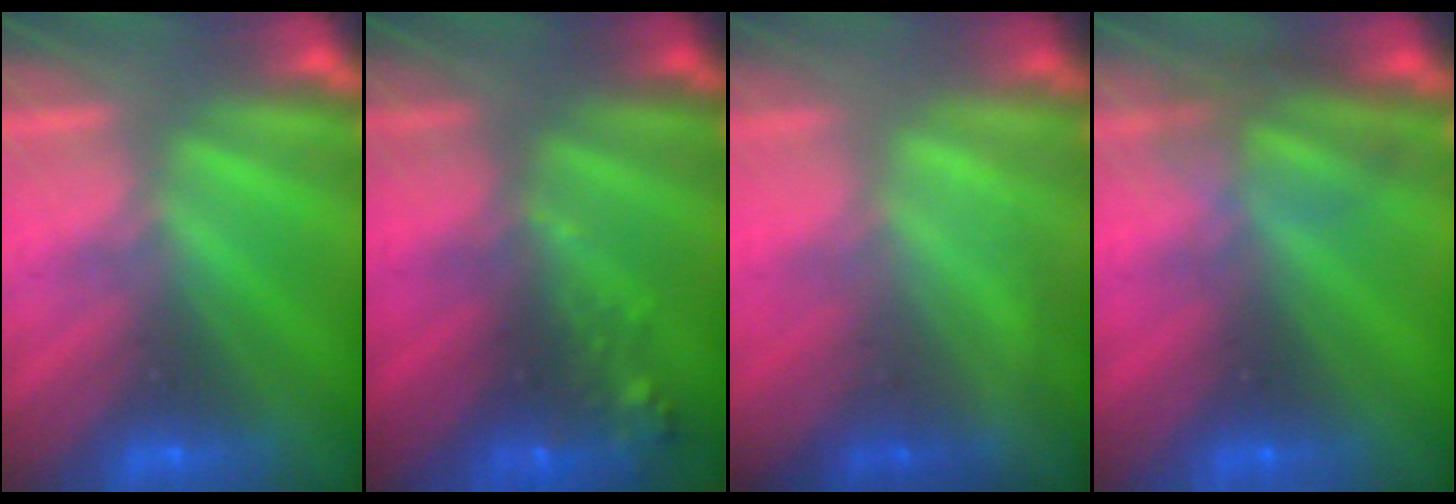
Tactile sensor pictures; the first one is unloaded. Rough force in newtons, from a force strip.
{"total": 6.6}
{"total": 1.5}
{"total": 2.6}